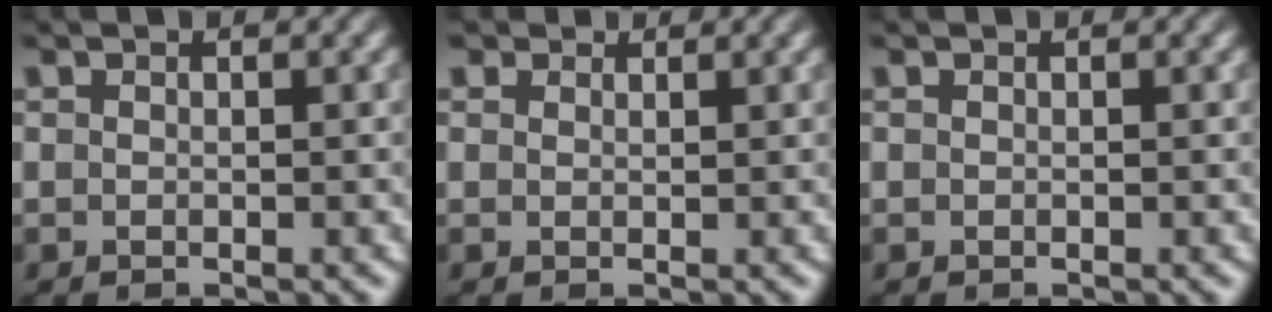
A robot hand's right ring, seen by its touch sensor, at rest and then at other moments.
{"total": 1.0, "force": [1.0, 0.0, -0.1], "torque": [0.012, -0.004, 0.022]}
{"total": 0.0}